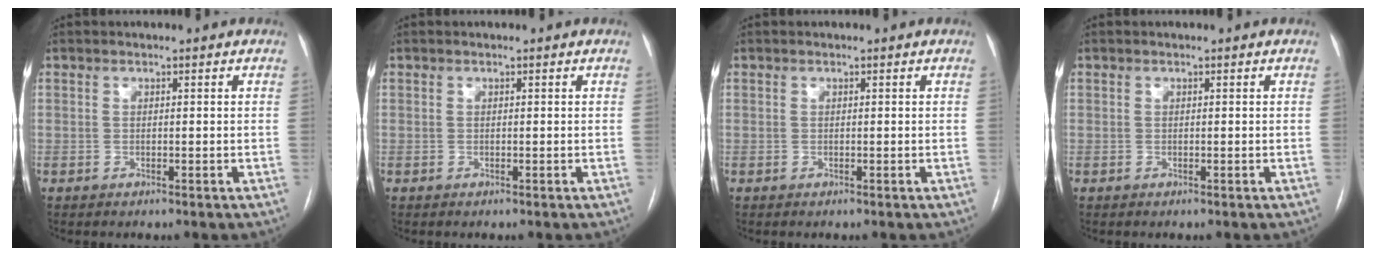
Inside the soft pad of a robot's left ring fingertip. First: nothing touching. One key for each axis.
{"total": 0.0}
{"total": 0.0}
{"total": 0.0}